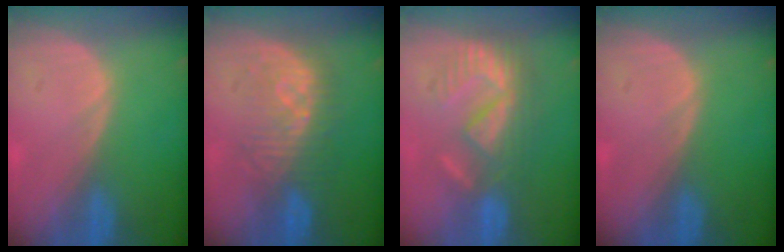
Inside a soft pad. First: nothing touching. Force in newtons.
{"total": 7.8, "press": 7.7, "slide": 1.1}
{"total": 9.5, "press": 8.2, "slide": 4.9}
{"total": 0.0}